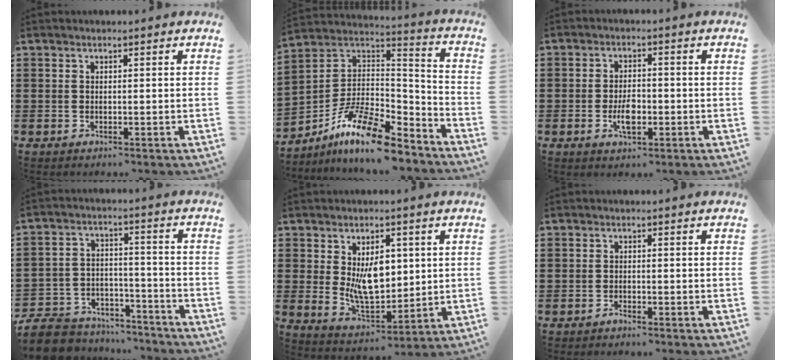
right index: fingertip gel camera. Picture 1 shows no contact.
{"total": 12.8, "force": [-9.1, 3.6, 8.3], "torque": [-0.165, 0.017, -0.174]}
{"total": 4.3, "force": [-1.1, 2.0, 3.7], "torque": [-0.071, 0.003, -0.020]}
{"total": 7.6, "force": [-7.1, 2.5, 1.1], "torque": [-0.036, 0.020, -0.142]}
{"total": 8.3, "force": [1.4, 5.1, 6.4], "torque": [-0.098, 0.002, 0.024]}
{"total": 0.8, "force": [-0.7, 0.1, 0.2], "torque": [-0.006, 0.000, -0.015]}